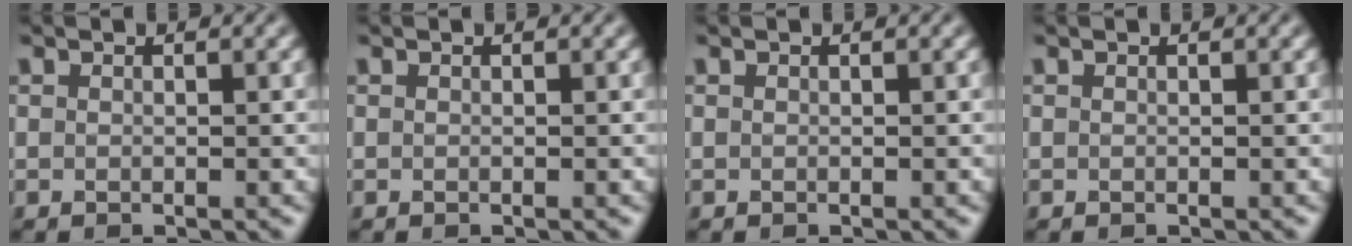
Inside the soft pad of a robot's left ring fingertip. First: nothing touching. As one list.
[{"total": 0.0}, {"total": 0.0}, {"total": 0.0}]